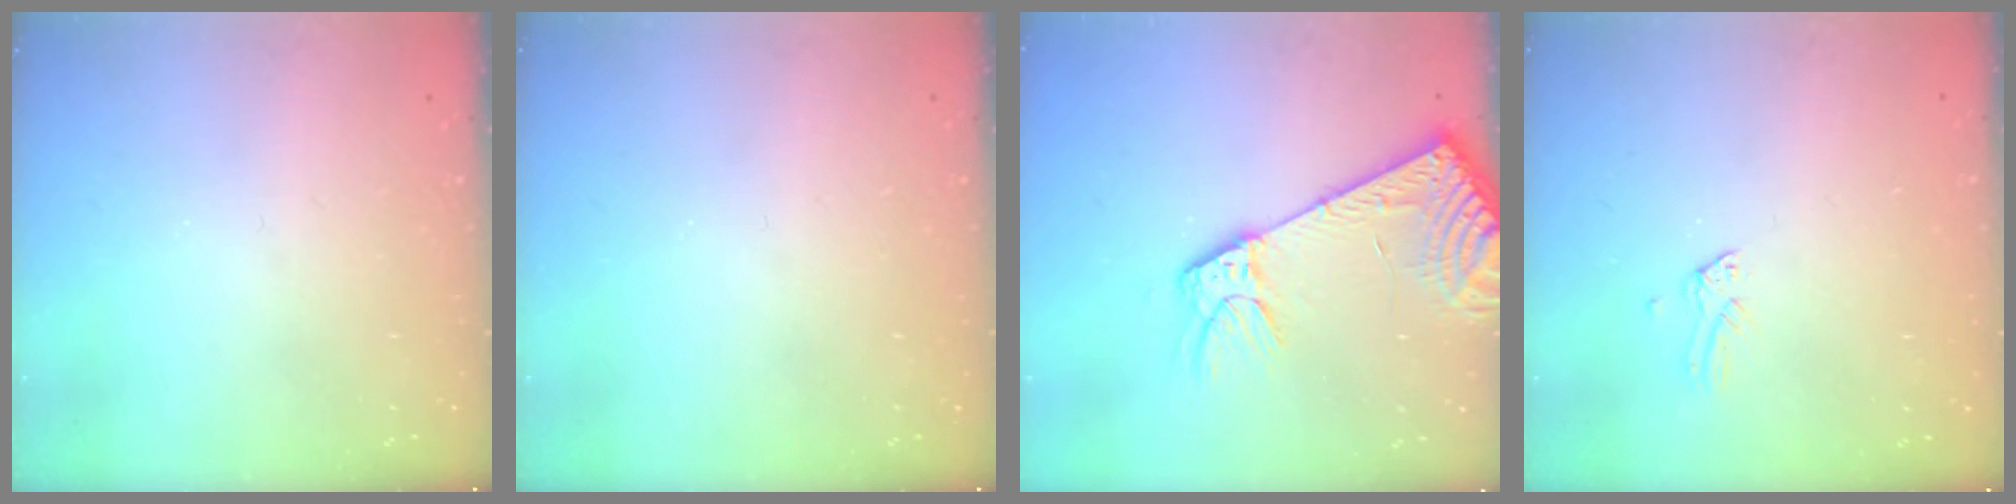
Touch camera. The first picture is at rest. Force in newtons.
{"total": 0.0}
{"total": 10.3, "press": 10.1, "slide": 2.1}
{"total": 0.0}